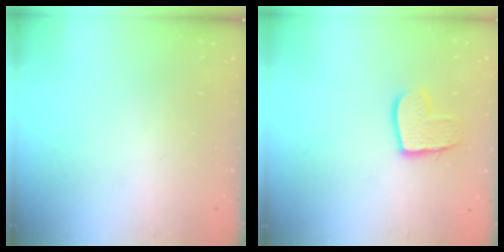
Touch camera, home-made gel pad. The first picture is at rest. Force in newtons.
{"total": 10.7, "press": 10.6, "slide": 0.8}